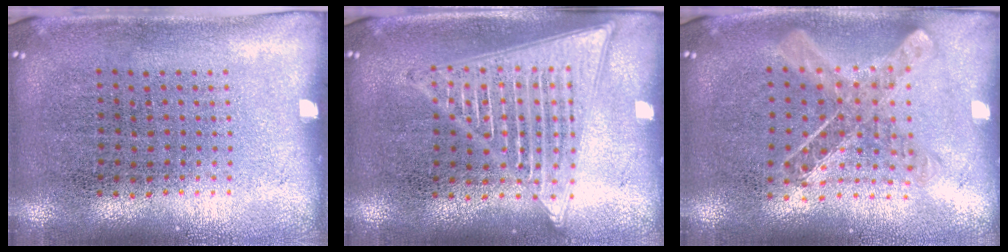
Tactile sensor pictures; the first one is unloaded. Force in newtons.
{"total": 2.9, "press": 2.8, "slide": 0.4}
{"total": 1.0, "press": 1.0, "slide": 0.2}